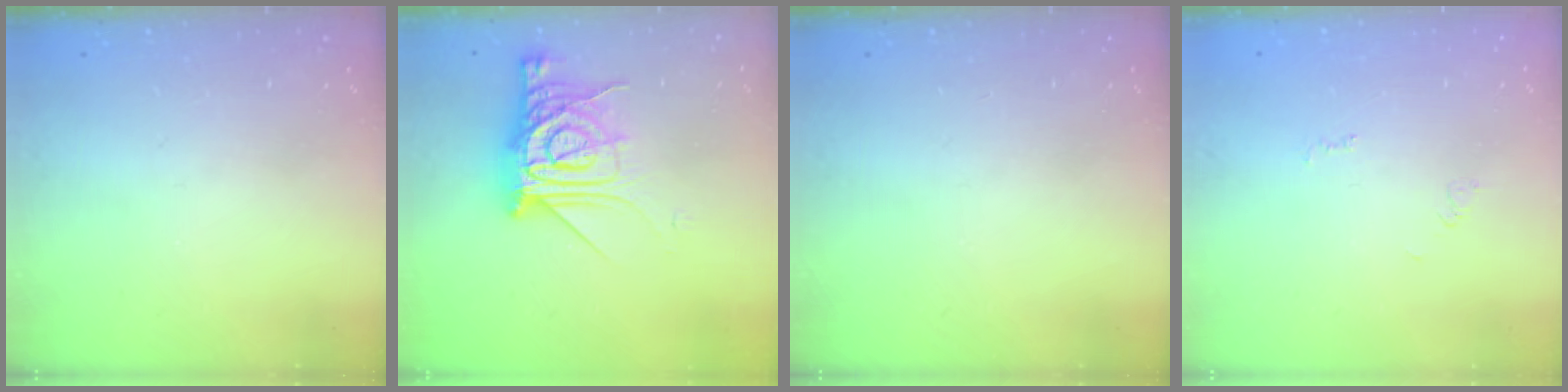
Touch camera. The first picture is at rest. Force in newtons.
{"total": 15.8, "press": 15.7, "slide": 1.6}
{"total": 0.0}
{"total": 2.5, "press": 2.5, "slide": 0.4}